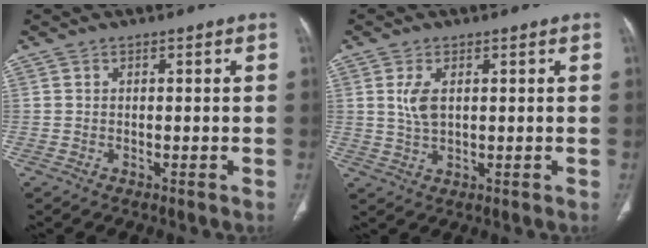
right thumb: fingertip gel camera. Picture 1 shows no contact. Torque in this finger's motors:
{"motor_torque": [-0.03, -0.05, 0.28, 0.09, 0.04]}